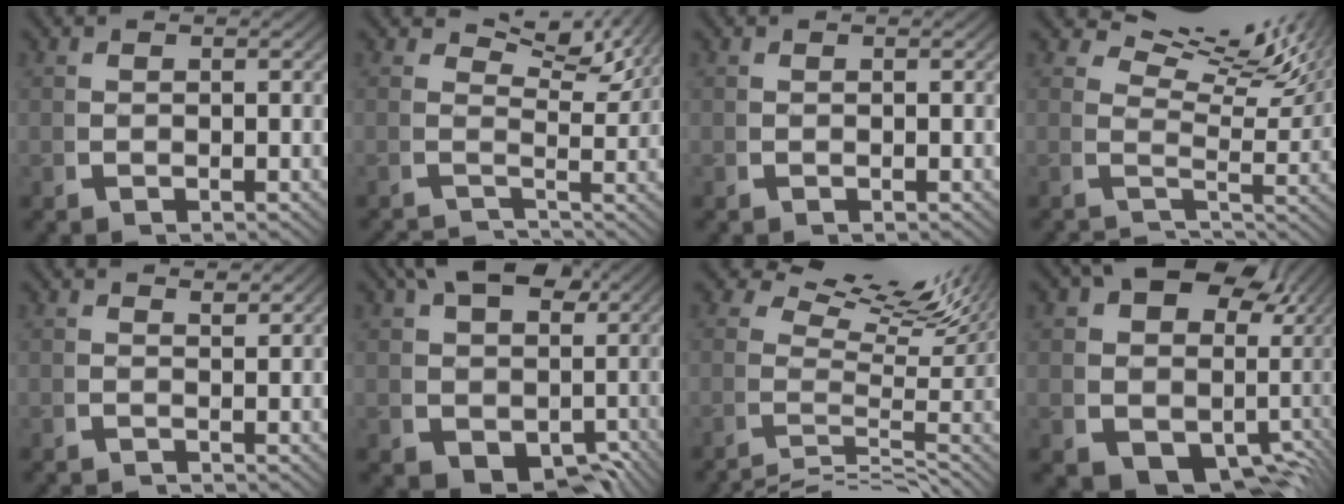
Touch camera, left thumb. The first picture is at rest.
{"total": 3.7, "force": [0.3, 2.1, 3.0], "torque": [-0.017, -0.003, 0.001]}
{"total": 0.0}
{"total": 6.4, "force": [1.5, 3.3, 5.3], "torque": [-0.041, 0.003, 0.025]}
{"total": 0.5, "force": [0.0, 0.3, 0.4], "torque": [0.002, -0.008, 0.002]}
{"total": 11.6, "force": [-0.1, 8.7, 7.6], "torque": [-0.127, -0.056, 0.027]}
{"total": 8.8, "force": [1.9, 4.4, 7.3], "torque": [-0.083, 0.001, 0.021]}
{"total": 20.1, "force": [-1.3, 15.5, 12.7], "torque": [-0.219, -0.058, -0.005]}